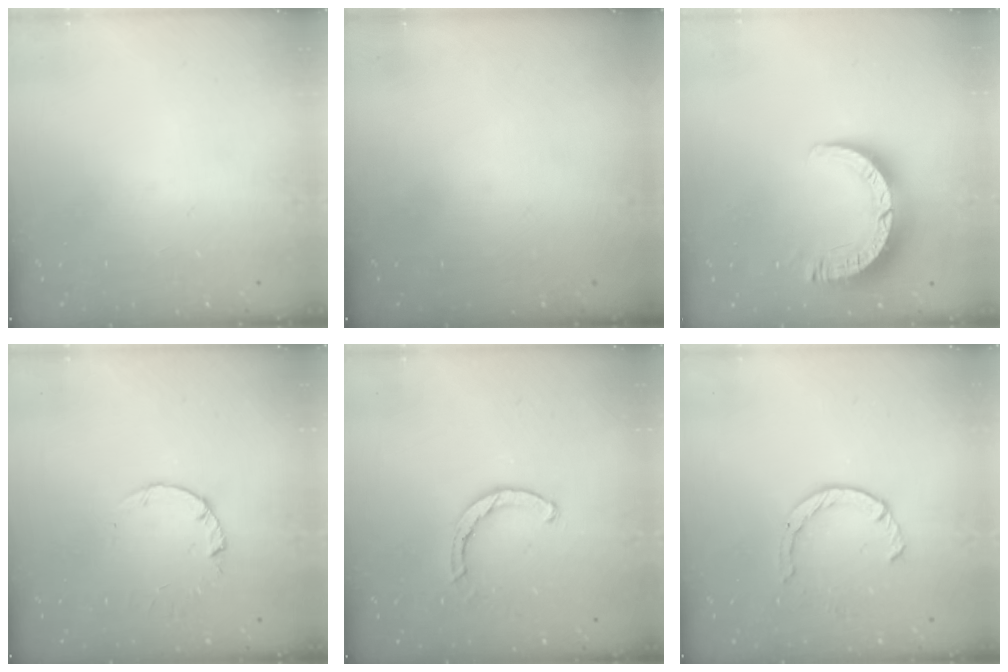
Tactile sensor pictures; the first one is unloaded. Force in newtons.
{"total": 0.0}
{"total": 9.1, "press": 9.1, "slide": 1.1}
{"total": 1.0, "press": 0.9, "slide": 0.3}
{"total": 2.4, "press": 2.4, "slide": 0.1}
{"total": 2.4, "press": 2.4, "slide": 0.2}